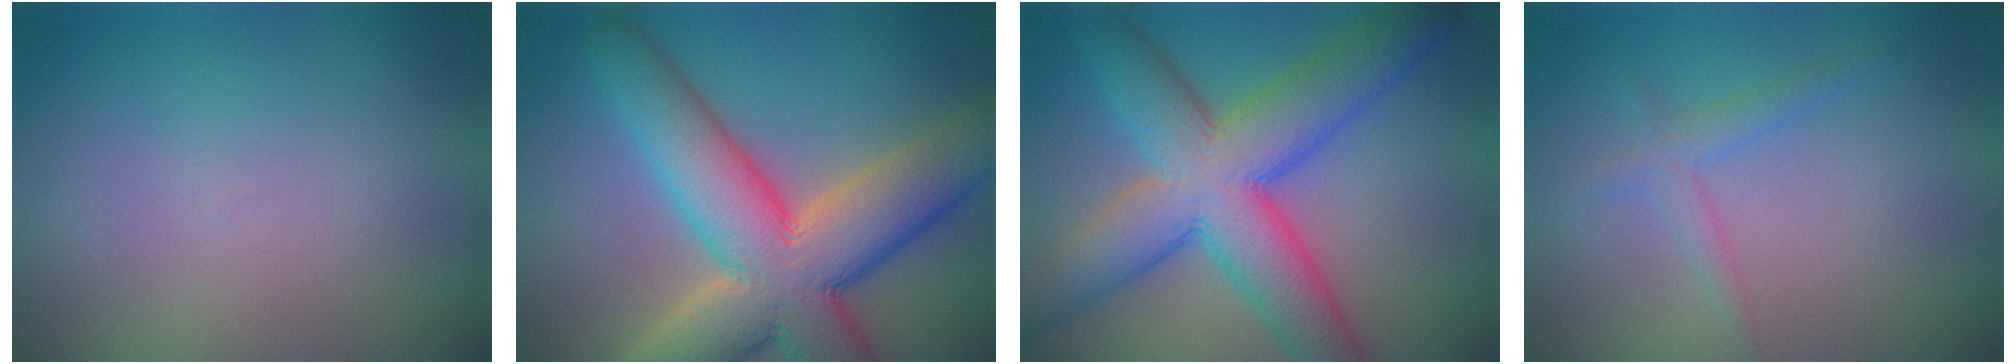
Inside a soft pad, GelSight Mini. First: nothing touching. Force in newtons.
{"total": 12.6, "press": 12.6, "slide": 0.9}
{"total": 10.6, "press": 10.6, "slide": 0.2}
{"total": 1.6, "press": 1.6, "slide": 0.2}